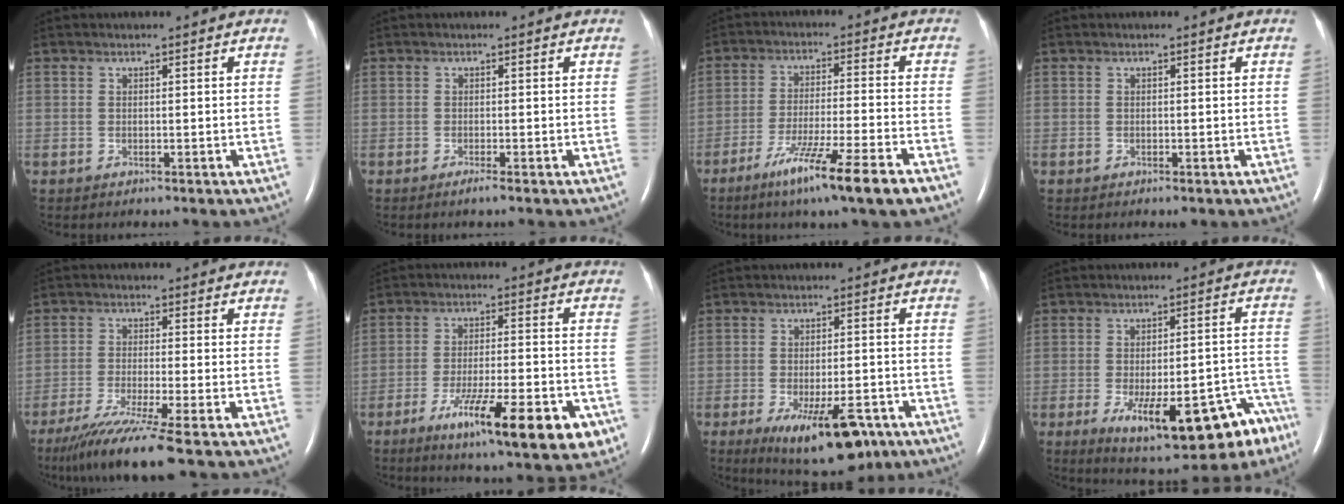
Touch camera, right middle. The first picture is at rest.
{"total": 0.9, "force": [-0.7, -0.1, 0.7], "torque": [-0.014, -0.002, -0.012]}
{"total": 12.2, "force": [-7.6, -0.9, 9.5], "torque": [-0.167, -0.037, -0.126]}
{"total": 0.8, "force": [-0.5, 0.5, 0.5], "torque": [-0.011, -0.001, -0.003]}
{"total": 10.0, "force": [-7.0, -1.3, 7.0], "torque": [-0.119, -0.035, -0.117]}
{"total": 15.5, "force": [-7.9, 2.5, 13.1], "torque": [-0.168, -0.016, -0.112]}
{"total": 12.4, "force": [-7.0, 4.0, 9.4], "torque": [-0.136, -0.015, -0.097]}
{"total": 18.3, "force": [-10.9, 5.4, 13.6], "torque": [-0.115, 0.031, -0.143]}